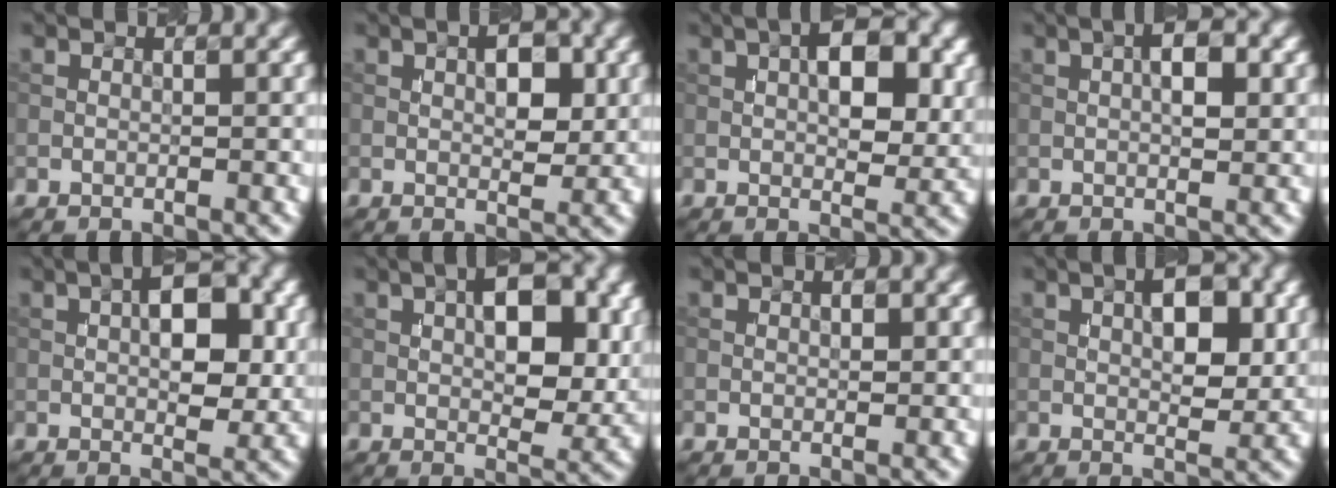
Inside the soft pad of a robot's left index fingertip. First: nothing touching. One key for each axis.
{"total": 3.2, "fx": 0.6, "fy": 1.6, "fz": 2.7, "tx": -0.036, "ty": 0.000, "tz": 0.008}
{"total": 6.2, "fx": 1.4, "fy": 3.0, "fz": 5.2, "tx": -0.069, "ty": 0.004, "tz": 0.019}
{"total": 3.2, "fx": 0.7, "fy": 1.2, "fz": 2.9, "tx": -0.044, "ty": 0.005, "tz": 0.010}
{"total": 5.6, "fx": 0.8, "fy": 2.6, "fz": 4.9, "tx": -0.066, "ty": 0.004, "tz": 0.010}
{"total": 7.1, "fx": 1.6, "fy": 3.3, "fz": 6.0, "tx": -0.082, "ty": 0.002, "tz": 0.024}
{"total": 0.6, "fx": 0.2, "fy": 0.3, "fz": 0.5, "tx": -0.006, "ty": 0.001, "tz": 0.002}
{"total": 4.5, "fx": 1.0, "fy": 2.0, "fz": 4.0, "tx": -0.058, "ty": 0.002, "tz": 0.014}